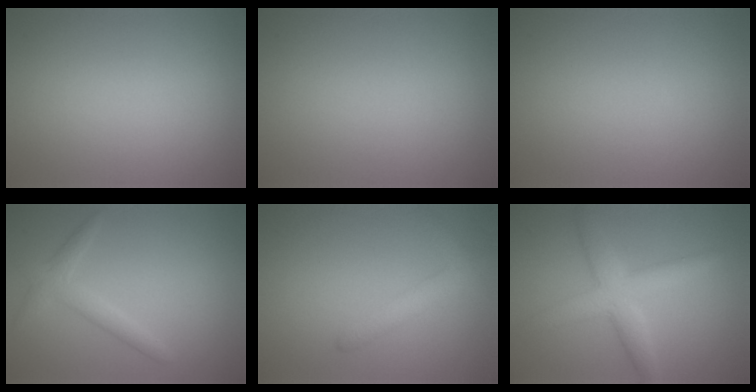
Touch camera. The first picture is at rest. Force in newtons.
{"total": 0.0}
{"total": 0.0}
{"total": 2.2, "press": 2.2, "slide": 0.1}
{"total": 2.3, "press": 2.3, "slide": 0.1}
{"total": 4.4, "press": 4.4, "slide": 0.0}